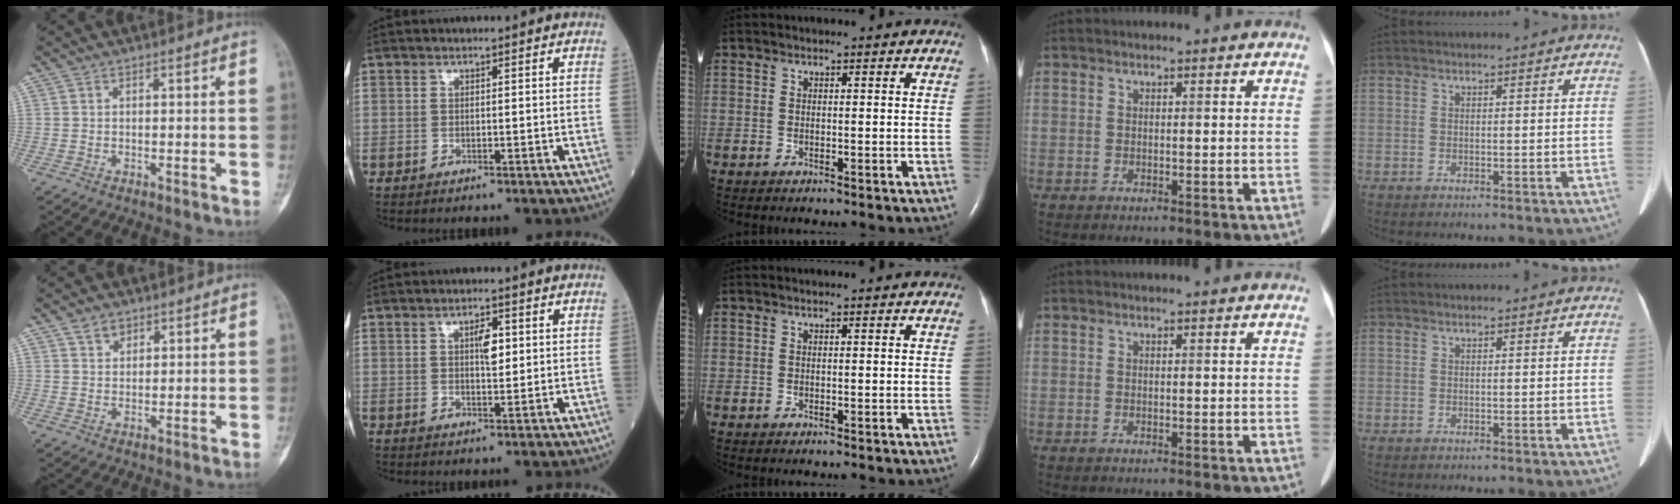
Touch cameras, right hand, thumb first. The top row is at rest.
{"thumb": {"total": 3.1, "force": [2.0, 2.0, 1.1], "torque": [-0.007, -0.011, 0.037]}, "index": {"total": 3.2, "force": [0.8, 1.2, 2.9], "torque": [-0.047, 0.003, 0.013]}}